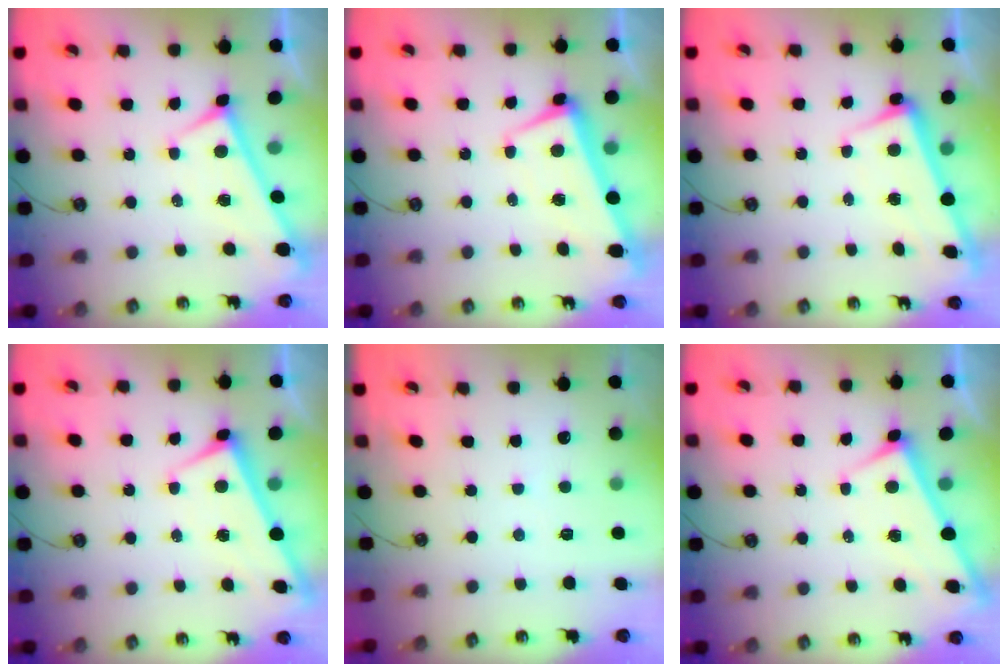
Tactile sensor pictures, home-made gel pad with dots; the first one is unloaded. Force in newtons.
{"total": 2.5, "press": 2.5, "slide": 0.4}
{"total": 2.2, "press": 2.1, "slide": 0.8}
{"total": 1.0, "press": 1.0, "slide": 0.0}
{"total": 2.9, "press": 2.9, "slide": 0.3}
{"total": 2.7, "press": 2.7, "slide": 0.3}